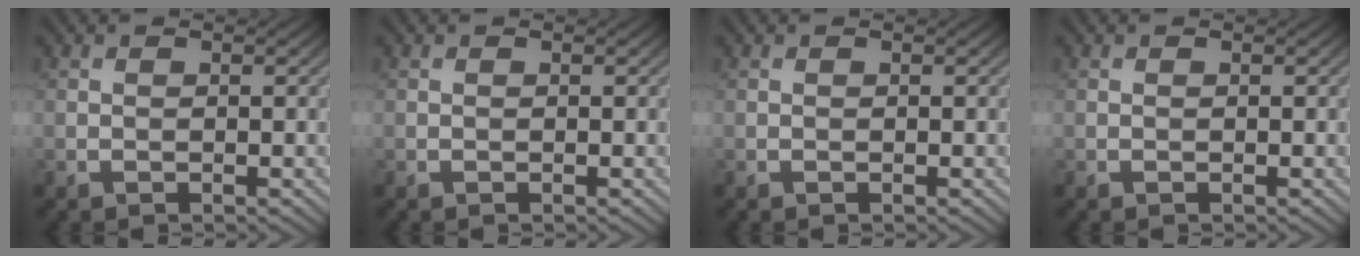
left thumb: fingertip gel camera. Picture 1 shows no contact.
{"total": 0.0}
{"total": 0.0}
{"total": 0.0}